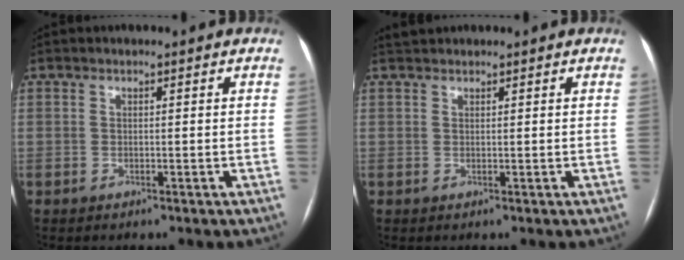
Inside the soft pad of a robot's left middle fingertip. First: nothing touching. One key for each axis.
{"total": 1.9, "fx": 1.8, "fy": 0.5, "fz": 0.5, "tx": -0.014, "ty": 0.019, "tz": 0.034}